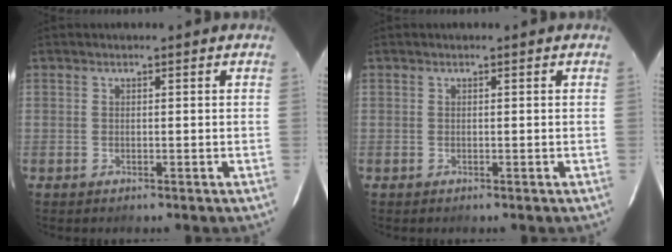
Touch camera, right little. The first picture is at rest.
{"total": 0.0}